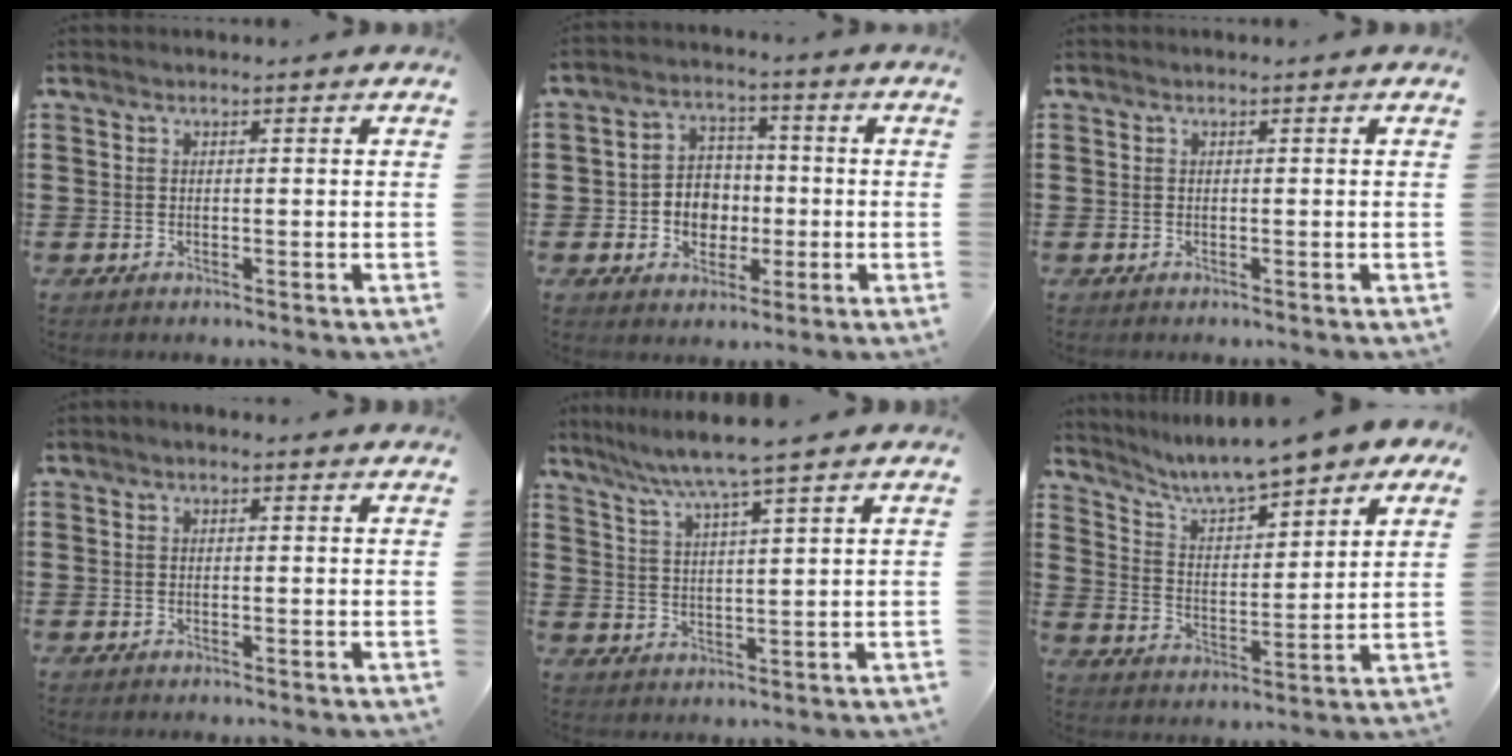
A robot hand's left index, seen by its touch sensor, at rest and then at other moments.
{"total": 5.6, "force": [-1.1, 5.1, 2.1], "torque": [-0.048, 0.014, -0.023]}
{"total": 0.0}
{"total": 0.6, "force": [-0.2, 0.3, 0.5], "torque": [-0.010, 0.001, -0.004]}
{"total": 5.9, "force": [4.8, -1.1, 3.3], "torque": [-0.079, -0.024, 0.080]}
{"total": 6.7, "force": [6.1, 0.4, 2.8], "torque": [-0.081, -0.034, 0.100]}